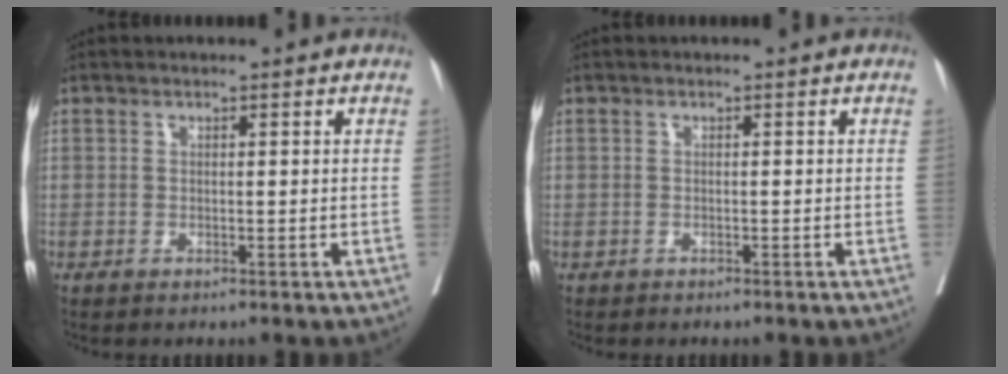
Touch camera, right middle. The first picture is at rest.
{"total": 0.6, "force": [-0.5, 0.3, 0.1], "torque": [-0.013, 0.000, -0.010]}